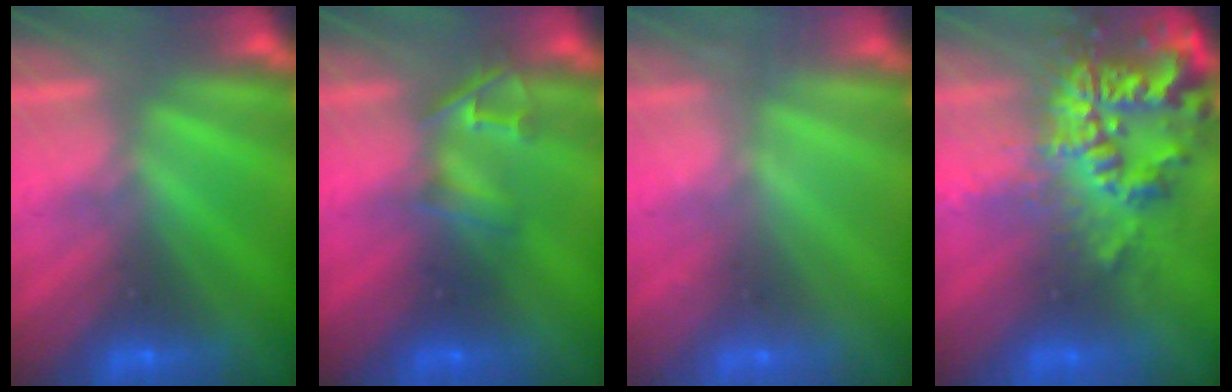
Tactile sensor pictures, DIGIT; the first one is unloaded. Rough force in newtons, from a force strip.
{"total": 2.4}
{"total": 2.5}
{"total": 6.3}